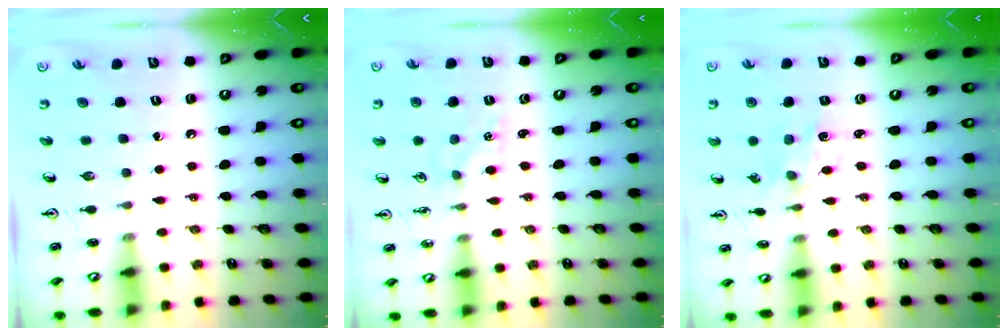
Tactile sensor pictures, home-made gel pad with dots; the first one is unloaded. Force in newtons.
{"total": 2.3, "press": 2.3, "slide": 0.3}
{"total": 1.6, "press": 1.5, "slide": 0.1}